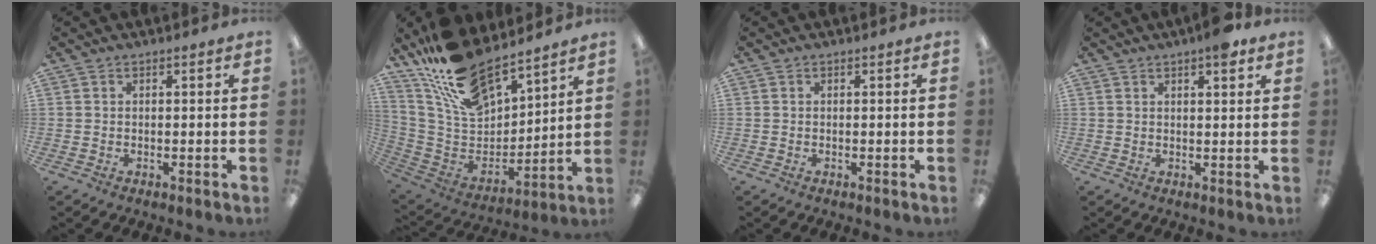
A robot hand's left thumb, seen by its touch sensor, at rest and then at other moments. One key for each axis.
{"total": 19.4, "fx": 16.0, "fy": 7.2, "fz": 8.2, "tx": -0.176, "ty": -0.103, "tz": 0.290}
{"total": 0.0}
{"total": 4.3, "fx": 2.9, "fy": 0.9, "fz": 3.0, "tx": -0.041, "ty": -0.009, "tz": 0.045}